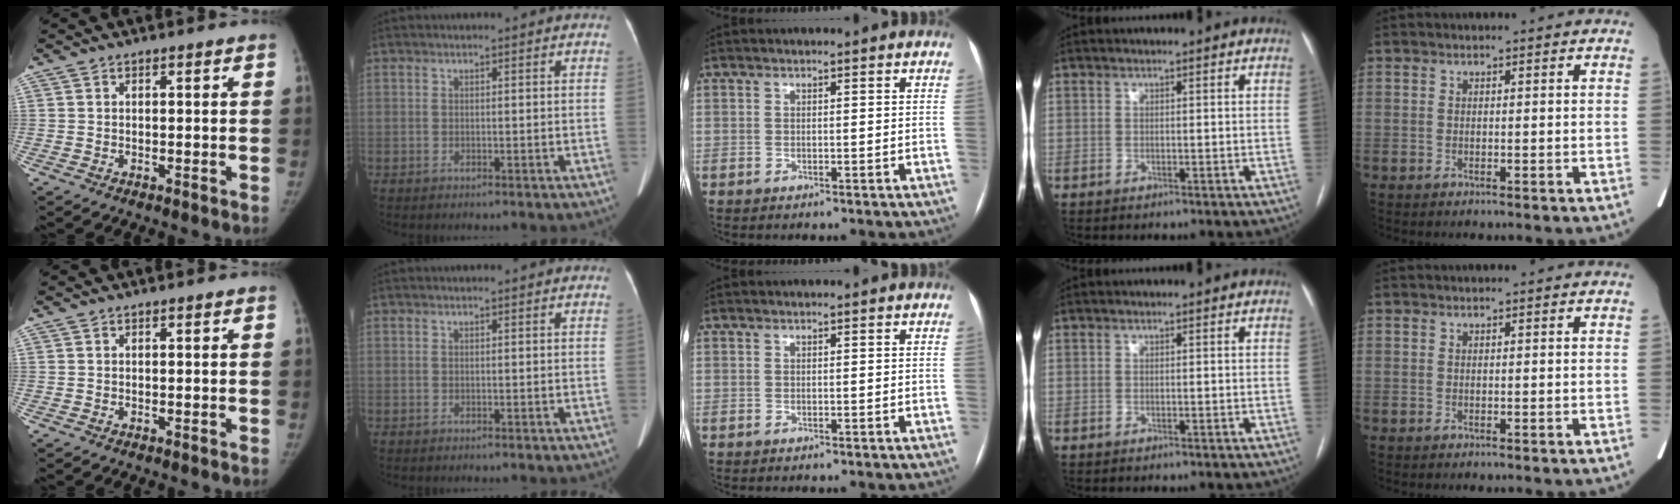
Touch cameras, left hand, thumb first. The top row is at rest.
{}